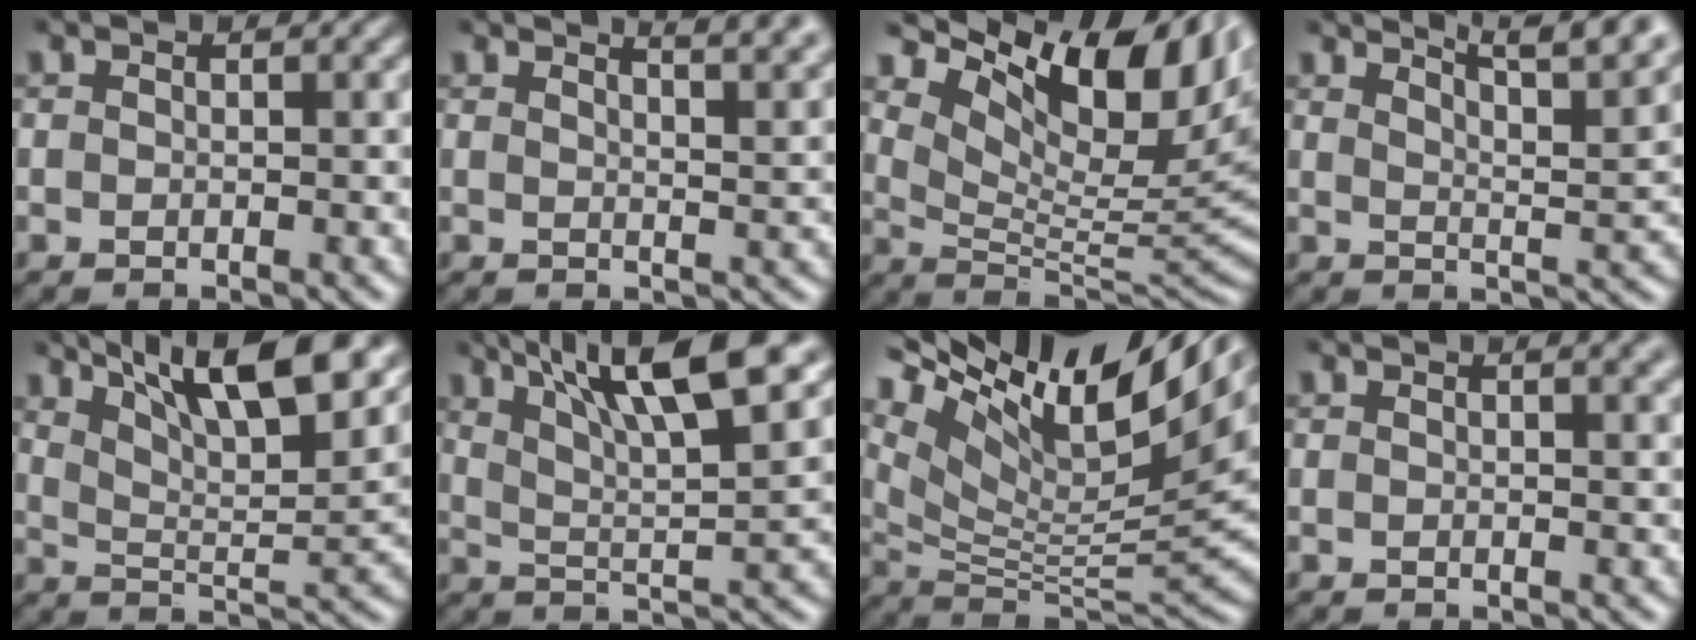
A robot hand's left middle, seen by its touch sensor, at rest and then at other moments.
{"total": 6.4, "force": [4.6, 2.1, 3.8], "torque": [-0.019, 0.037, 0.033]}
{"total": 12.6, "force": [7.4, 5.1, 8.8], "torque": [-0.147, 0.012, 0.131]}
{"total": 9.0, "force": [7.0, 2.1, 5.1], "torque": [-0.049, 0.021, 0.062]}
{"total": 12.9, "force": [8.2, 4.0, 9.0], "torque": [-0.130, 0.021, 0.104]}
{"total": 11.9, "force": [6.7, 2.9, 9.3], "torque": [-0.148, 0.016, 0.108]}
{"total": 15.5, "force": [8.7, 5.3, 11.7], "torque": [-0.241, 0.033, 0.162]}
{"total": 3.1, "force": [1.9, 1.3, 2.1], "torque": [-0.005, 0.013, 0.008]}